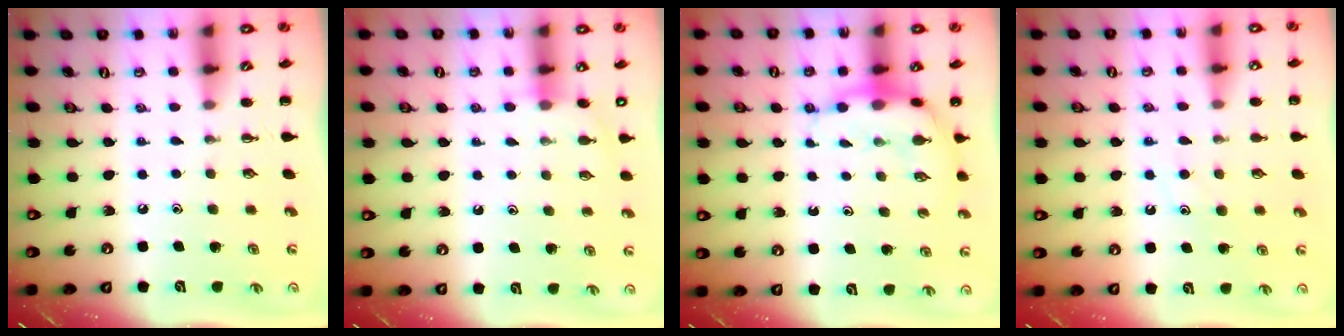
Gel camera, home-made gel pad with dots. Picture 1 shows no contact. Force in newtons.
{"total": 5.9, "press": 5.7, "slide": 1.3}
{"total": 7.3, "press": 7.1, "slide": 2.0}
{"total": 9.6, "press": 9.5, "slide": 1.2}